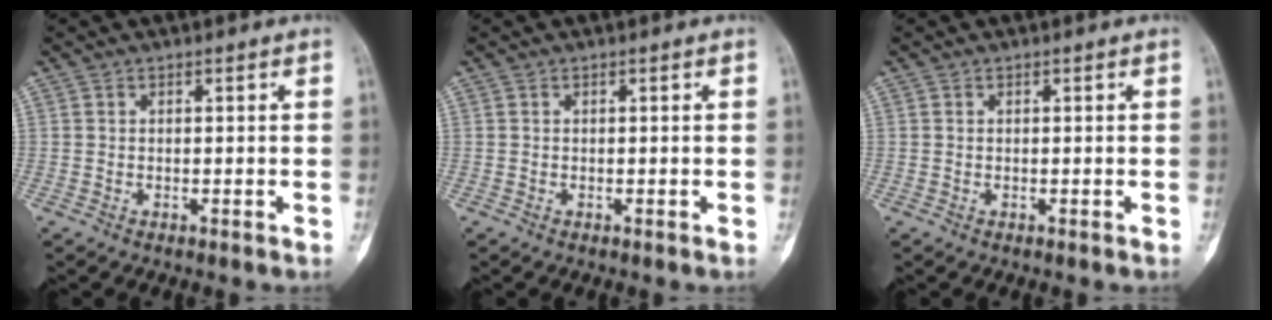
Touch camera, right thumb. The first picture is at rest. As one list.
[{"total": 0.0}, {"total": 0.0}]